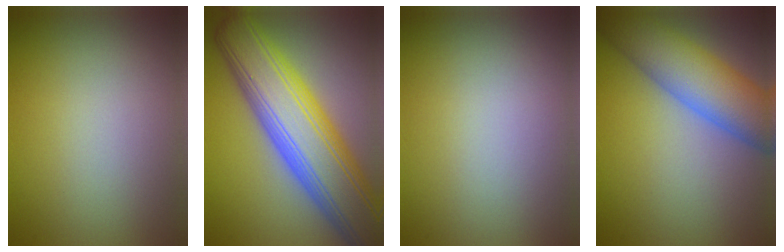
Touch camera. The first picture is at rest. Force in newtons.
{"total": 12.8, "press": 12.7, "slide": 0.8}
{"total": 0.0}
{"total": 8.6, "press": 8.6, "slide": 0.3}